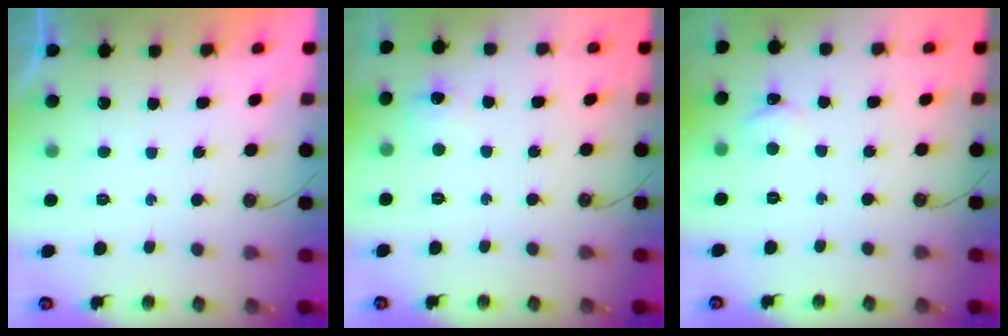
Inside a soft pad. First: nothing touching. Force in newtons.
{"total": 6.7, "press": 6.7, "slide": 0.8}
{"total": 1.7, "press": 1.7, "slide": 0.2}